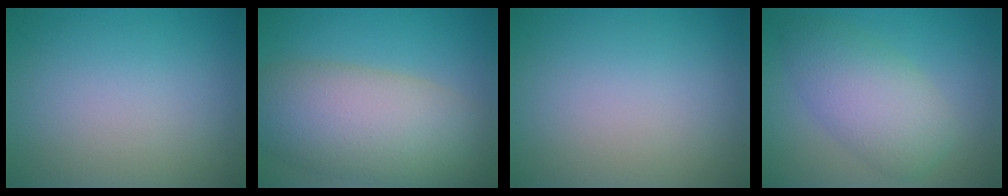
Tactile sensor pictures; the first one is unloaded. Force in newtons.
{"total": 9.6, "press": 9.6, "slide": 0.5}
{"total": 0.0}
{"total": 5.3, "press": 5.3, "slide": 0.2}